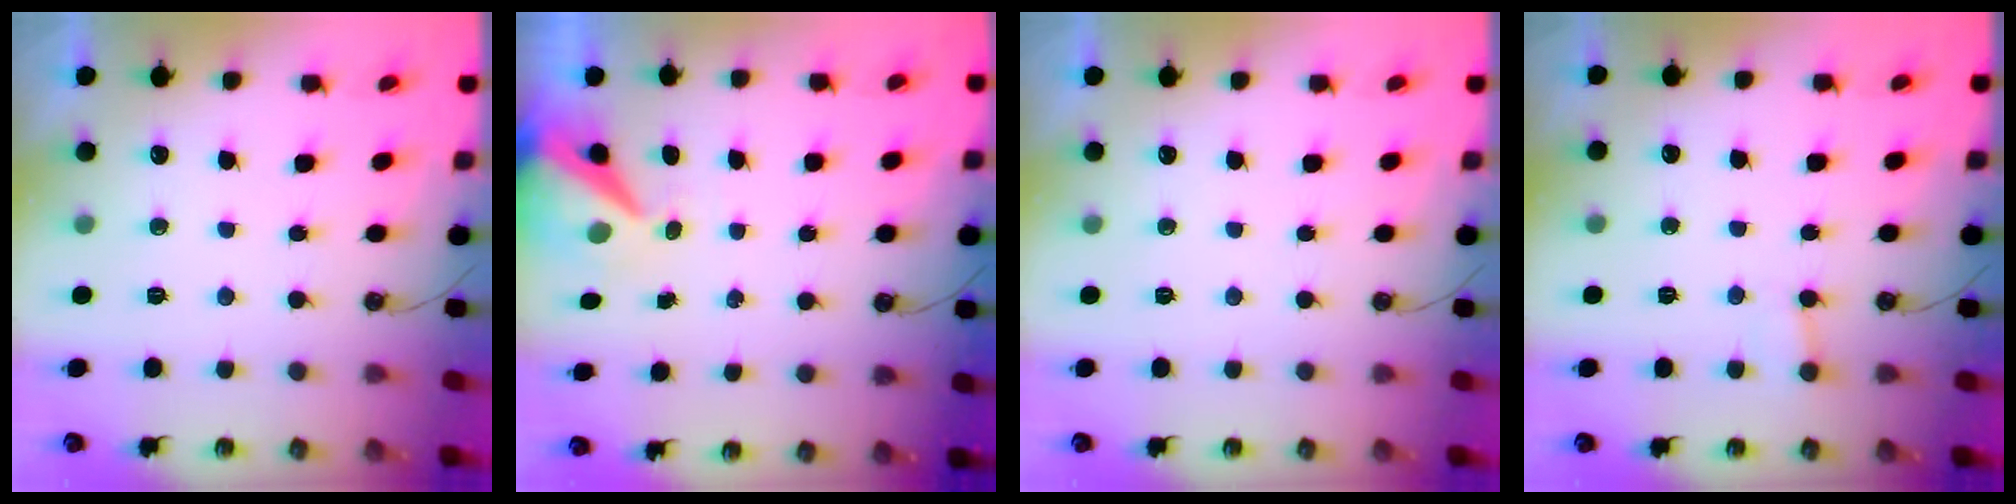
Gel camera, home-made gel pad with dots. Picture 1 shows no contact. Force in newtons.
{"total": 8.6, "press": 8.5, "slide": 1.2}
{"total": 0.0}
{"total": 3.3, "press": 3.3, "slide": 0.3}